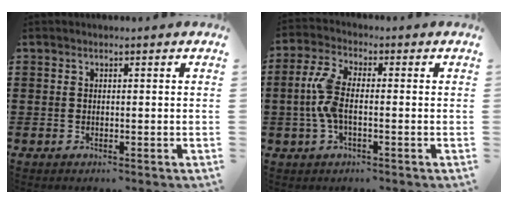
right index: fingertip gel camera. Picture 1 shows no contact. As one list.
[{"total": 6.6, "force": [-0.6, 2.9, 5.9], "torque": [-0.149, -0.005, -0.021]}]